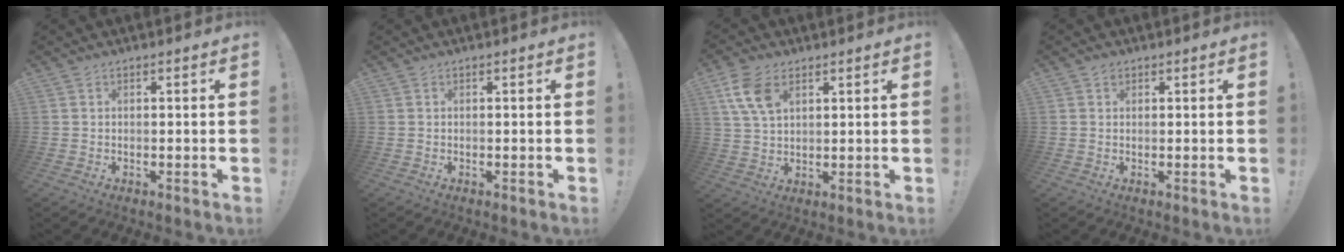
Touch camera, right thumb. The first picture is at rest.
{"total": 0.0}
{"total": 9.1, "force": [4.3, 5.3, 6.0], "torque": [-0.122, -0.012, 0.083]}
{"total": 0.8, "force": [0.5, 0.6, 0.1], "torque": [0.011, -0.004, 0.006]}